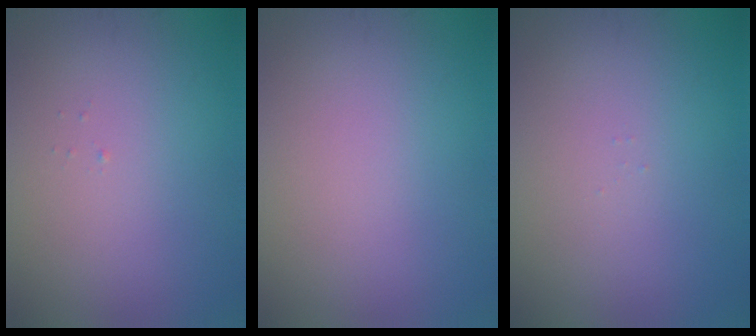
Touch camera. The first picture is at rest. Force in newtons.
{"total": 0.0}
{"total": 0.0}